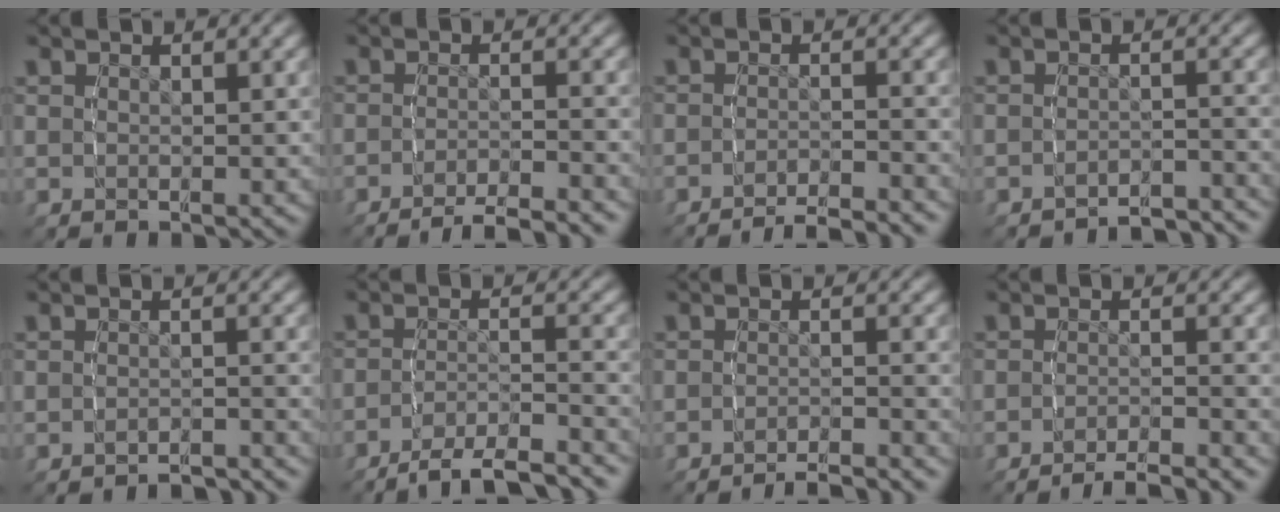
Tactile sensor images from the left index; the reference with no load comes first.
{"total": 4.6, "force": [-4.3, 0.7, 1.7], "torque": [-0.013, -0.003, -0.074]}
{"total": 4.4, "force": [-4.3, 0.5, 1.0], "torque": [-0.004, -0.004, -0.074]}
{"total": 6.3, "force": [-6.2, 1.0, 0.9], "torque": [0.008, -0.006, -0.101]}
{"total": 3.0, "force": [-2.9, 0.3, 0.3], "torque": [-0.001, -0.001, -0.051]}
{"total": 9.8, "force": [-9.2, 1.9, 2.9], "torque": [-0.025, -0.018, -0.142]}
{"total": 3.9, "force": [-3.8, 0.4, 0.8], "torque": [0.000, -0.002, -0.067]}
{"total": 4.2, "force": [-3.9, 0.6, 1.3], "torque": [-0.007, -0.002, -0.070]}